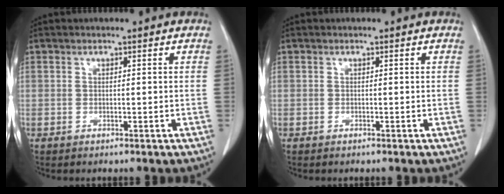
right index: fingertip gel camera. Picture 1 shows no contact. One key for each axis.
{"total": 0.0}